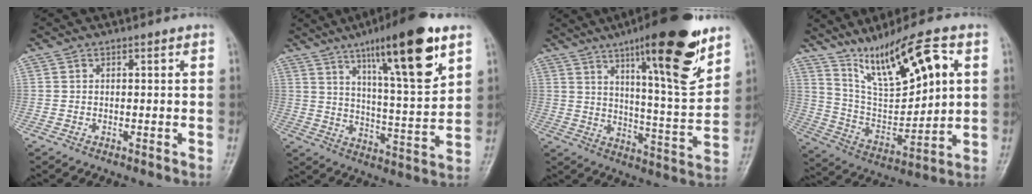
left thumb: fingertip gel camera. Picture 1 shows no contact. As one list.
[{"total": 19.3, "force": [10.7, 3.5, 15.7], "torque": [-0.228, -0.047, 0.172]}, {"total": 20.2, "force": [12.3, 3.8, 15.6], "torque": [-0.201, -0.066, 0.189]}, {"total": 17.8, "force": [8.2, 5.9, 14.7], "torque": [-0.229, -0.024, 0.162]}]